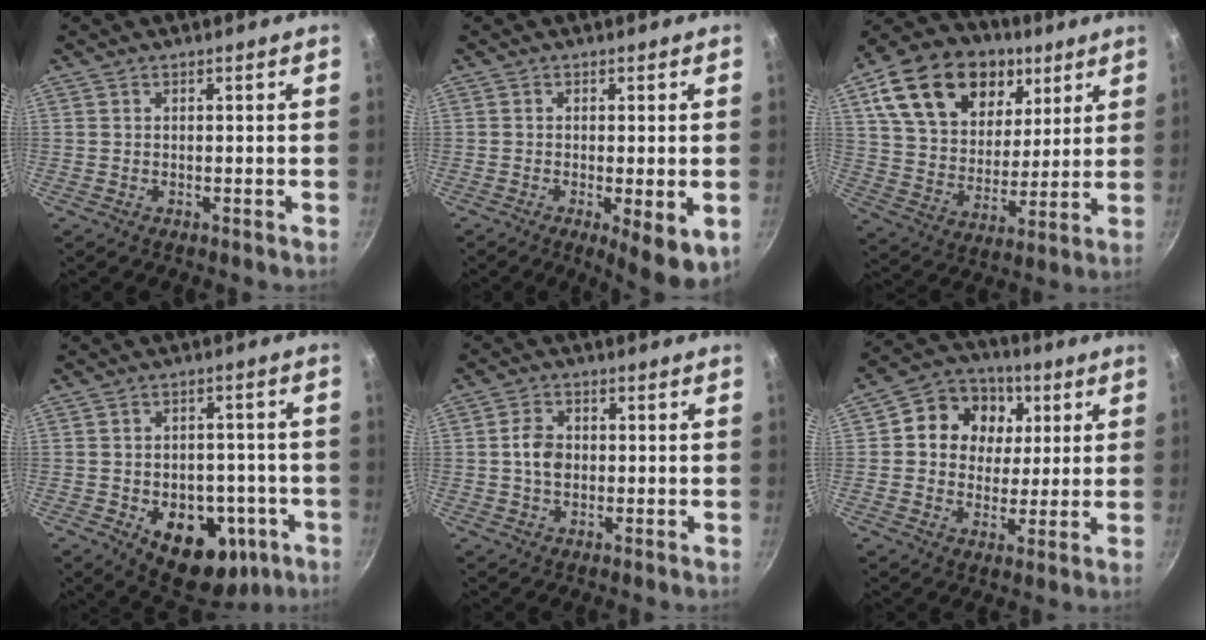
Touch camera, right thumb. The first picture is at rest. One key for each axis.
{"total": 7.8, "fx": -2.1, "fy": 2.1, "fz": 7.2, "tx": -0.097, "ty": -0.009, "tz": -0.023}
{"total": 23.9, "fx": 11.1, "fy": 16.0, "fz": 13.9, "tx": -0.223, "ty": -0.023, "tz": 0.192}
{"total": 16.1, "fx": -5.7, "fy": 10.7, "fz": 10.6, "tx": -0.106, "ty": 0.020, "tz": -0.062}
{"total": 4.6, "fx": -0.1, "fy": 3.4, "fz": 3.1, "tx": -0.048, "ty": 0.010, "tz": -0.008}
{"total": 13.0, "fx": 3.3, "fy": 11.0, "fz": 6.2, "tx": -0.073, "ty": 0.000, "tz": 0.038}